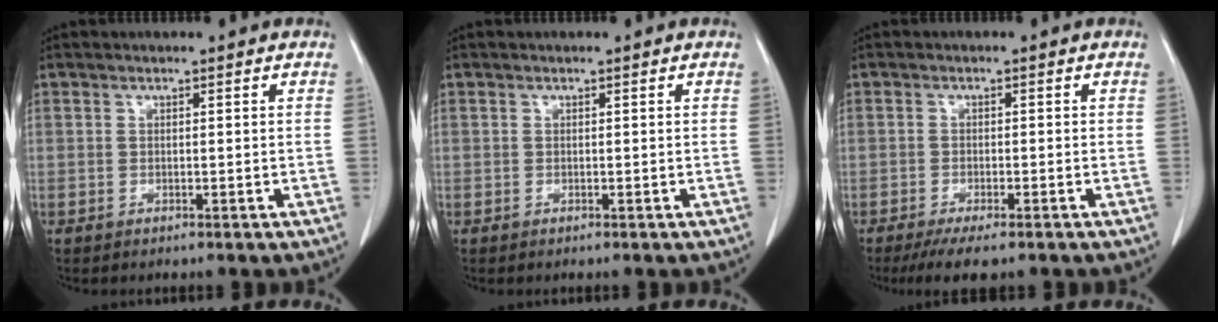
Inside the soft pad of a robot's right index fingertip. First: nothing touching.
{"total": 0.0}
{"total": 4.9, "force": [-3.6, 1.0, 3.1], "torque": [-0.050, -0.010, -0.058]}